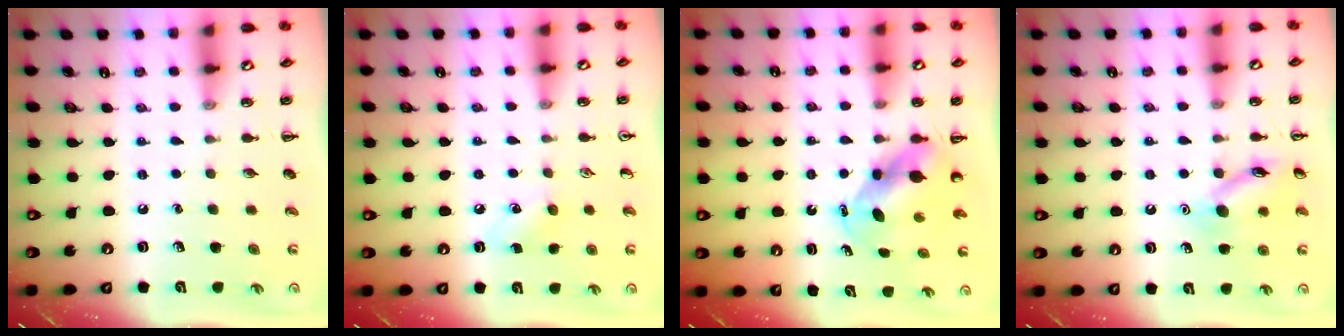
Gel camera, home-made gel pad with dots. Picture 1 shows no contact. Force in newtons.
{"total": 5.2, "press": 5.0, "slide": 1.3}
{"total": 5.3, "press": 5.1, "slide": 1.4}
{"total": 11.9, "press": 11.9, "slide": 0.6}